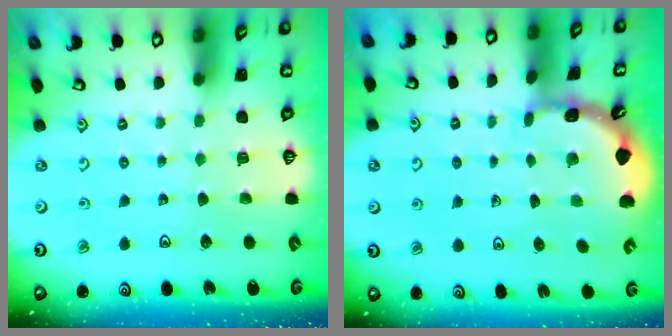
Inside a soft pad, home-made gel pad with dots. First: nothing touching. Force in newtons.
{"total": 1.7, "press": 1.6, "slide": 0.1}